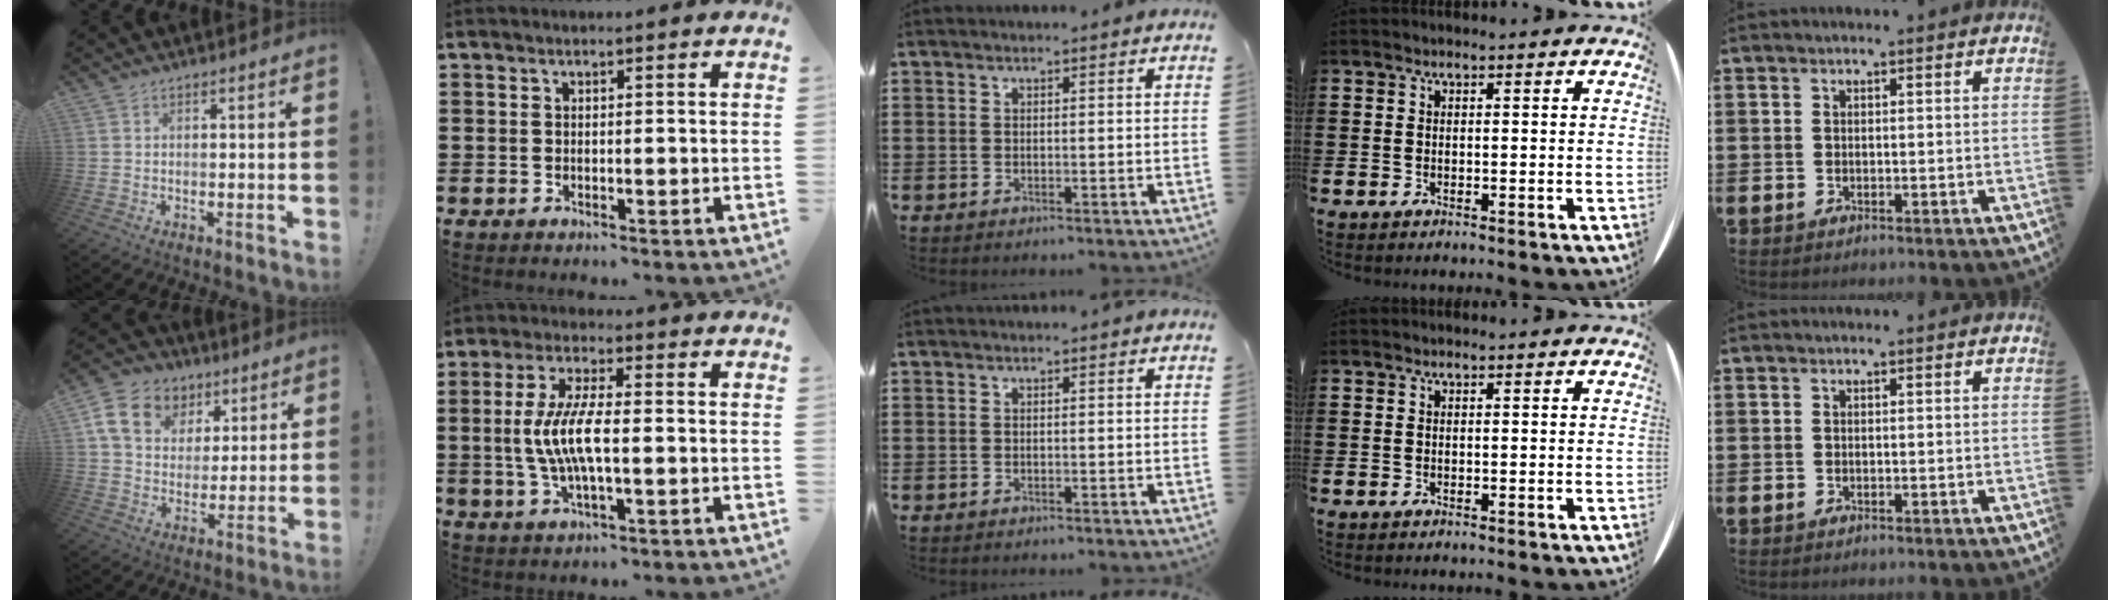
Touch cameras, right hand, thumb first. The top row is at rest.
{"thumb": {"total": 15.0, "force": [6.9, 11.3, 7.1], "torque": [-0.105, -0.026, 0.137]}, "index": {"total": 7.7, "force": [-1.0, 2.2, 7.3], "torque": [-0.163, -0.007, -0.027]}}